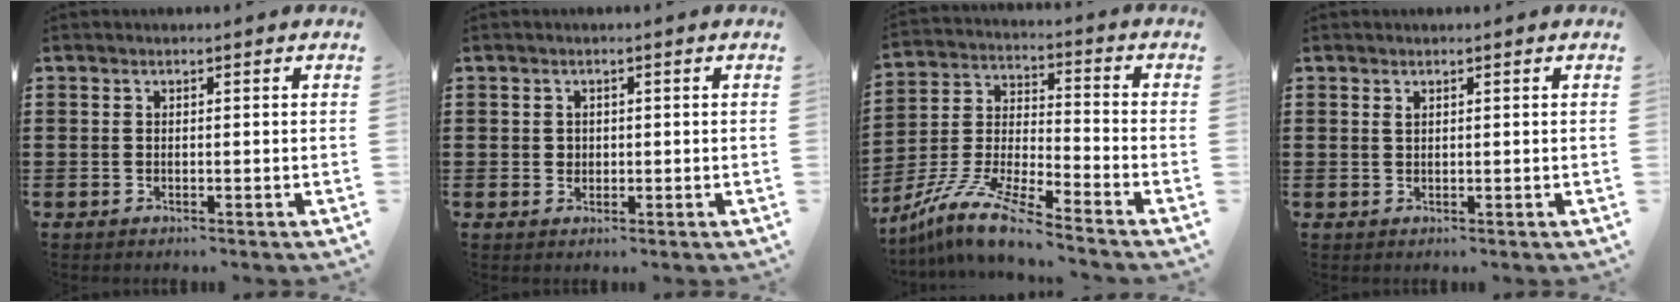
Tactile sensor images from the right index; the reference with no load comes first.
{"total": 1.0, "force": [0.2, 0.9, 0.3], "torque": [-0.007, 0.005, 0.004]}
{"total": 10.5, "force": [-9.3, 0.5, 4.9], "torque": [-0.115, 0.005, -0.190]}
{"total": 0.6, "force": [0.3, 0.1, 0.4], "torque": [-0.010, 0.001, 0.007]}